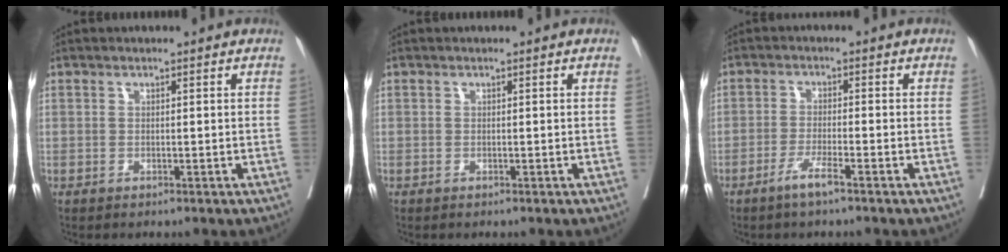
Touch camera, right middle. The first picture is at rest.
{"total": 0.0}
{"total": 3.3, "force": [-2.2, -0.4, 2.4], "torque": [-0.049, -0.006, -0.045]}